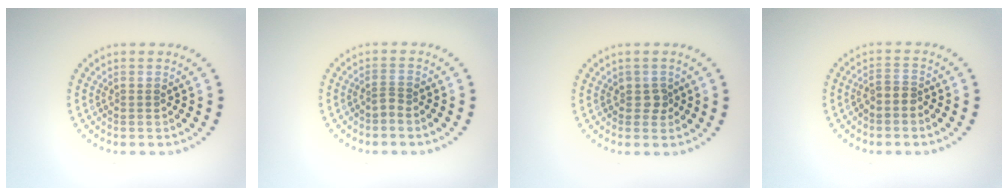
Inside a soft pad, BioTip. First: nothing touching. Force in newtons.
{"total": 0.7, "press": 0.3, "slide": 0.6}
{"total": 1.0, "press": 0.9, "slide": 0.4}
{"total": 1.8, "press": 1.4, "slide": 1.2}